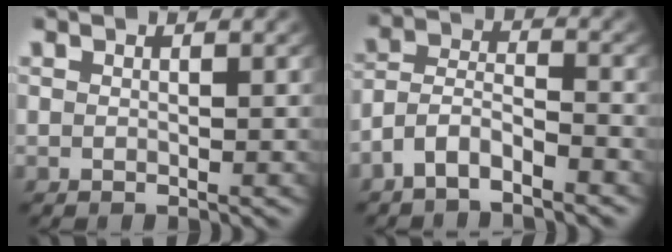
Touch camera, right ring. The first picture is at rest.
{"total": 5.3, "force": [-3.1, 3.8, 2.0], "torque": [-0.052, -0.019, -0.058]}